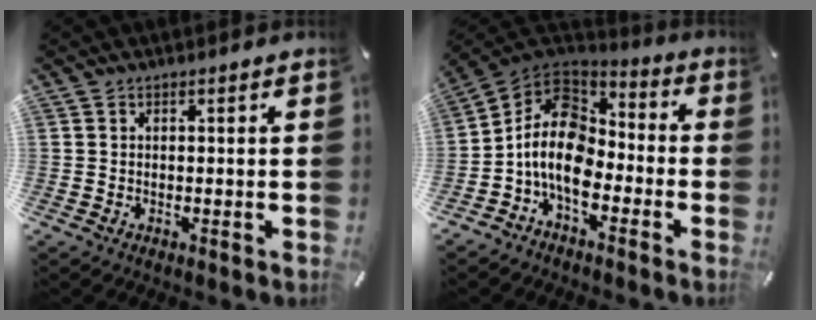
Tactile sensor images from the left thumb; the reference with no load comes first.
{"total": 12.8, "force": [-4.6, 8.8, 8.0], "torque": [-0.175, 0.024, -0.088]}